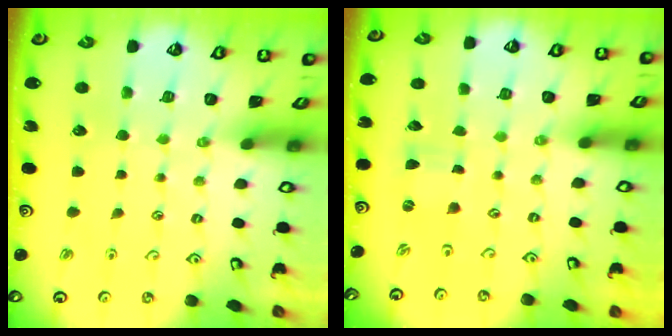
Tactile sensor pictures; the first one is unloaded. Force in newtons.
{"total": 0.0}